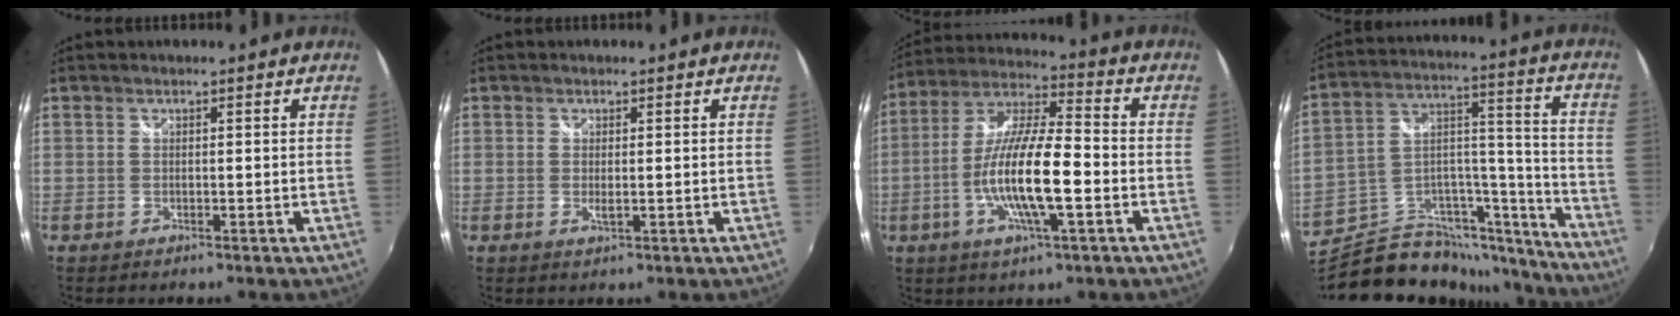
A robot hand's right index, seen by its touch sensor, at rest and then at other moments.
{"total": 1.3, "force": [-0.1, 0.4, 1.2], "torque": [-0.024, -0.005, -0.001]}
{"total": 15.2, "force": [-4.0, 3.0, 14.4], "torque": [-0.282, -0.006, -0.078]}
{"total": 22.5, "force": [-17.2, 11.6, 8.6], "torque": [-0.145, 0.075, -0.253]}